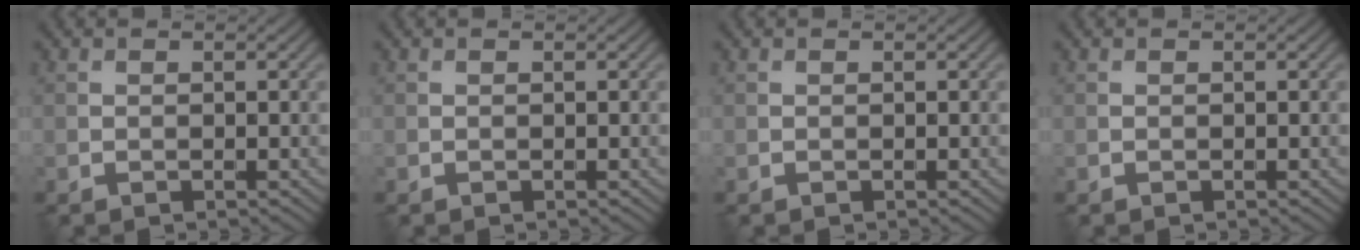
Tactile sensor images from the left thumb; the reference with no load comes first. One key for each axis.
{"total": 0.0}
{"total": 0.0}
{"total": 0.0}